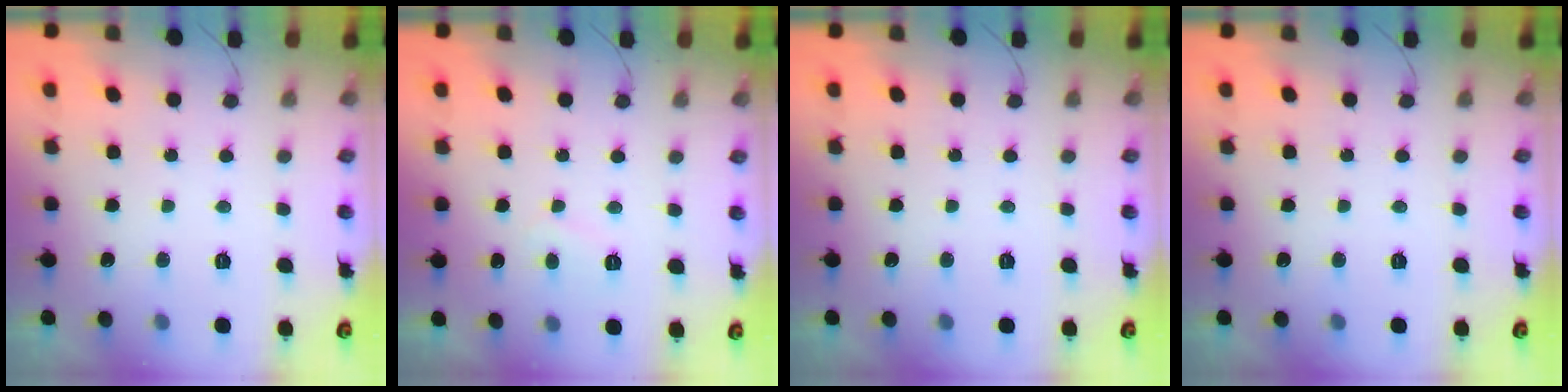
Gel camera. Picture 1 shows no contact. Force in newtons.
{"total": 3.0, "press": 2.9, "slide": 0.3}
{"total": 0.0}
{"total": 0.0}